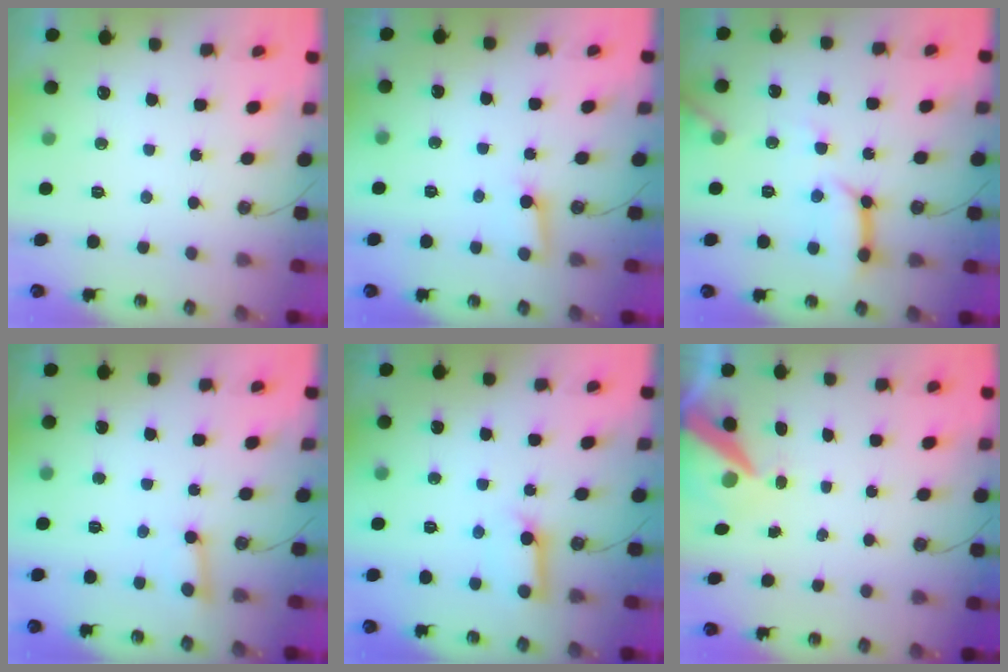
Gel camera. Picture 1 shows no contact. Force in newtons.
{"total": 3.0, "press": 2.9, "slide": 0.3}
{"total": 11.8, "press": 11.7, "slide": 1.3}
{"total": 2.6, "press": 2.6, "slide": 0.2}
{"total": 8.5, "press": 8.5, "slide": 0.8}
{"total": 8.4, "press": 8.3, "slide": 1.2}